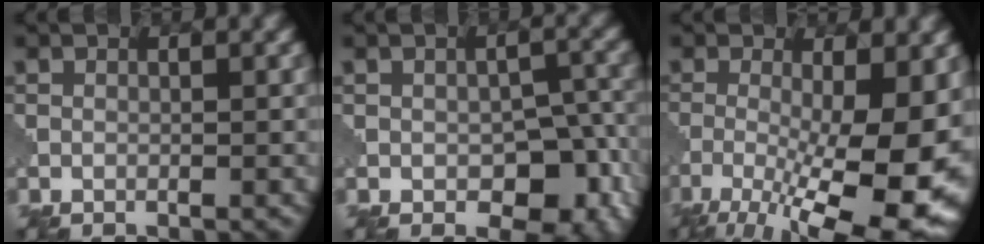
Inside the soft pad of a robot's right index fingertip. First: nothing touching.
{"total": 7.2, "force": [-1.9, 4.5, 5.2], "torque": [-0.069, -0.022, -0.014]}
{"total": 15.0, "force": [-4.2, 5.2, 13.4], "torque": [-0.200, -0.027, -0.052]}